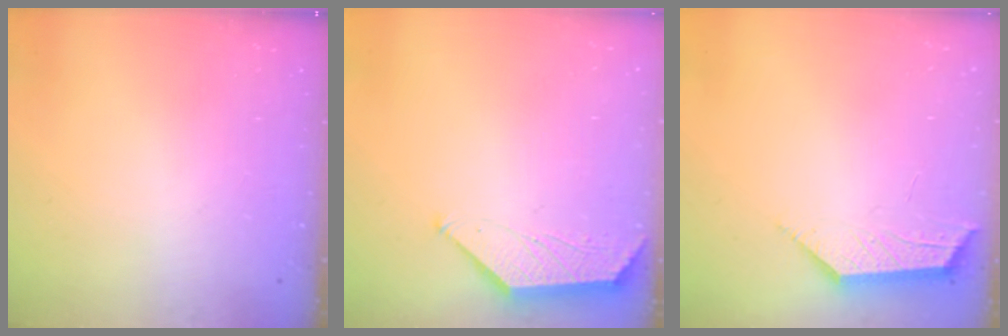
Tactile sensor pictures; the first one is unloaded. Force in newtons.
{"total": 0.9, "press": 0.9, "slide": 0.2}
{"total": 2.2, "press": 2.2, "slide": 0.5}